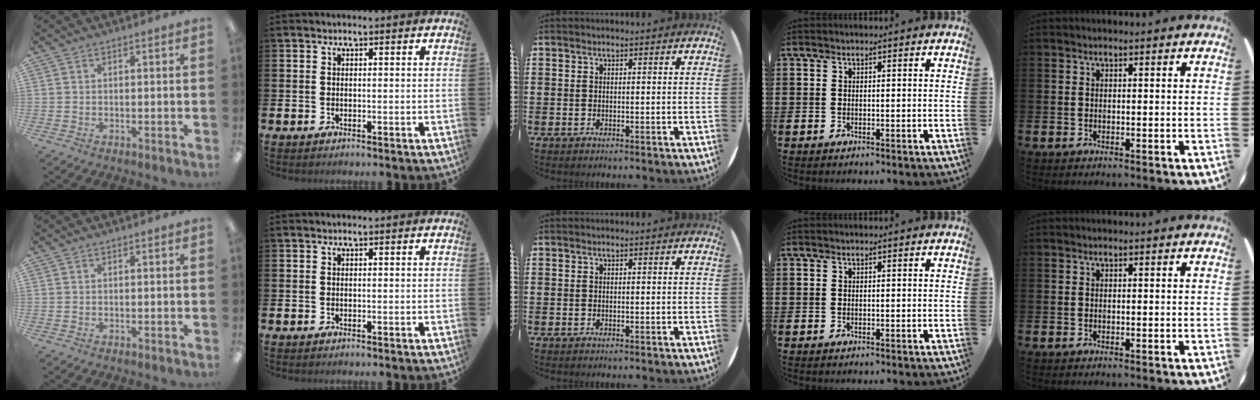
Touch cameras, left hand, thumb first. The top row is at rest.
{}